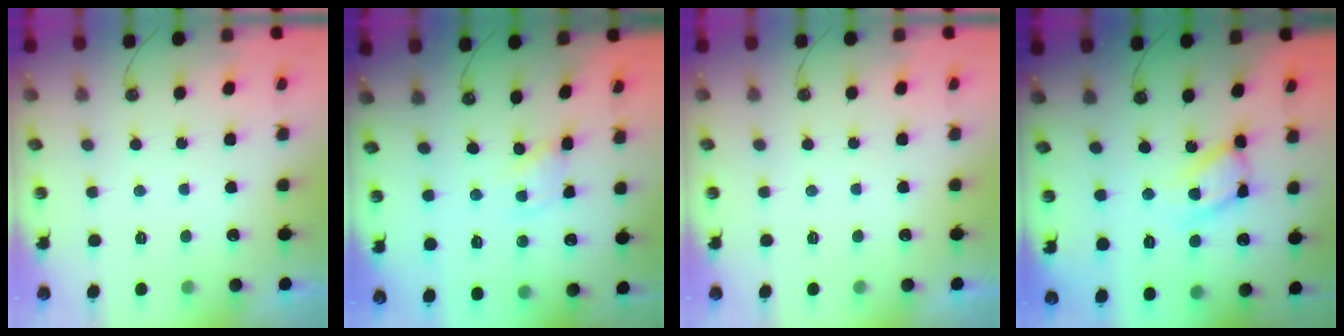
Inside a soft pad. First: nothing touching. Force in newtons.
{"total": 1.1, "press": 1.1, "slide": 0.1}
{"total": 0.0}
{"total": 14.0, "press": 14.0, "slide": 0.7}